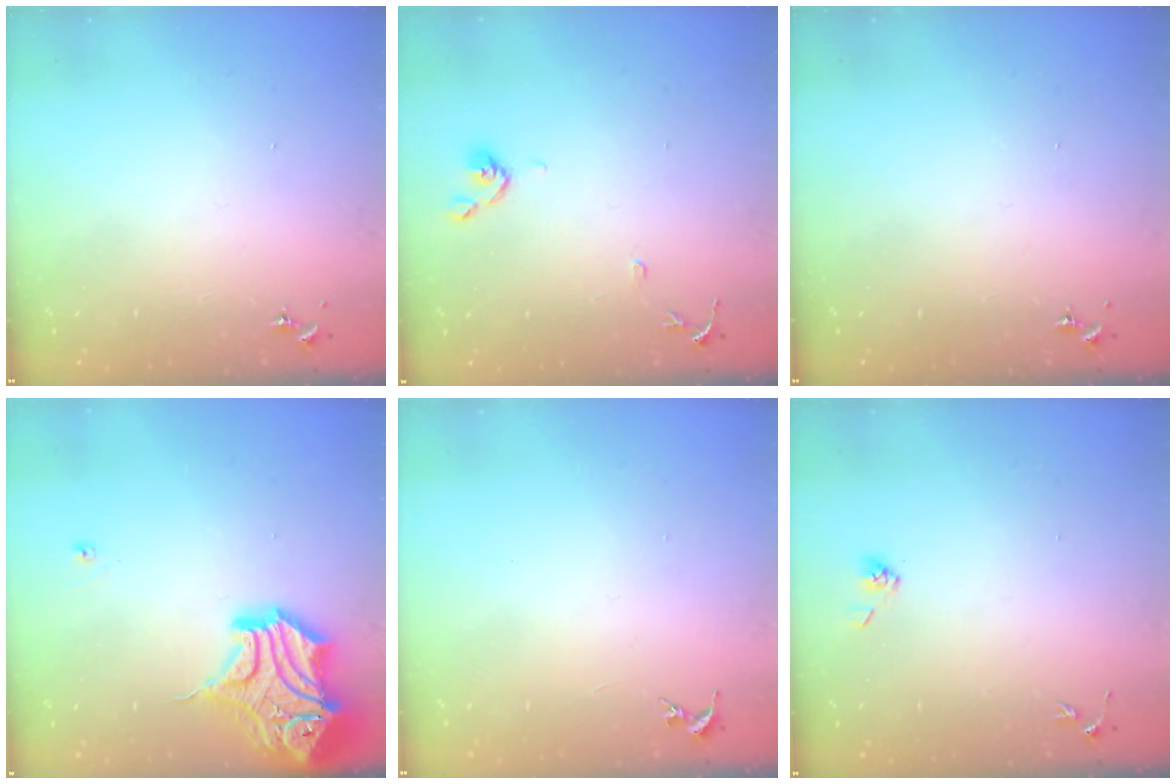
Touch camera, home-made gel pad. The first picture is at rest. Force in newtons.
{"total": 8.6, "press": 8.6, "slide": 0.7}
{"total": 0.0}
{"total": 19.9, "press": 19.7, "slide": 3.3}
{"total": 0.0}
{"total": 4.2, "press": 3.9, "slide": 1.6}